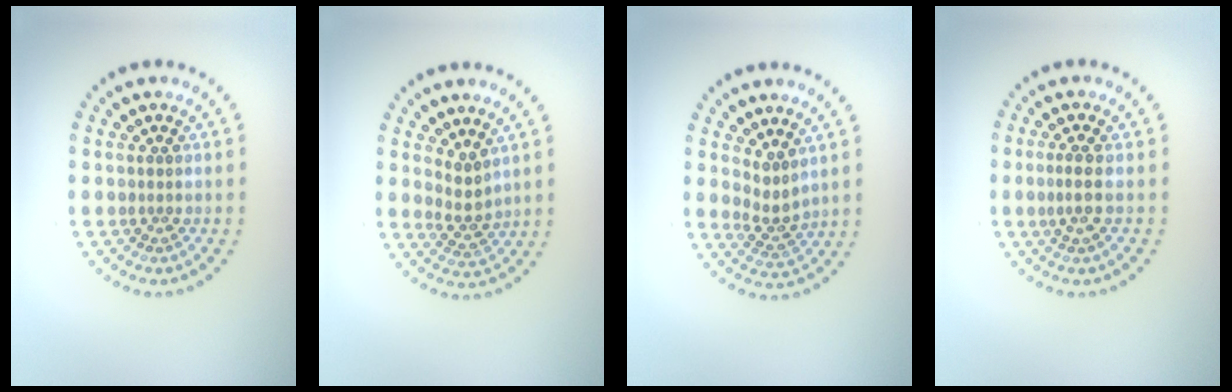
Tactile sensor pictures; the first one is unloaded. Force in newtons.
{"total": 2.1, "press": 1.6, "slide": 1.3}
{"total": 2.1, "press": 1.5, "slide": 1.5}
{"total": 1.7, "press": 1.4, "slide": 1.0}